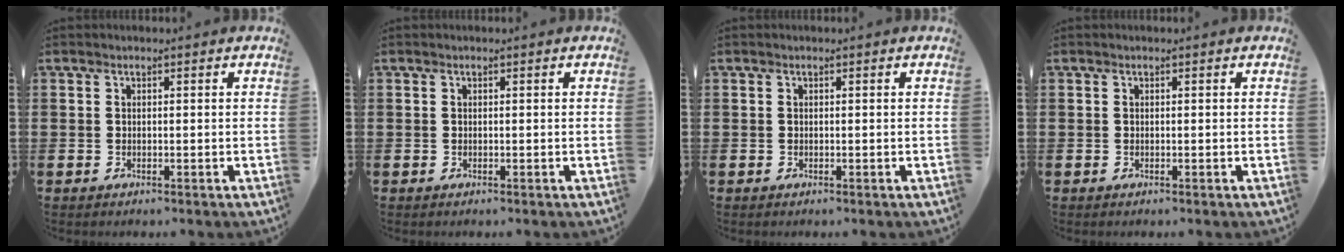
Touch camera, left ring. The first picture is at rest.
{"total": 0.0}
{"total": 0.0}
{"total": 0.0}